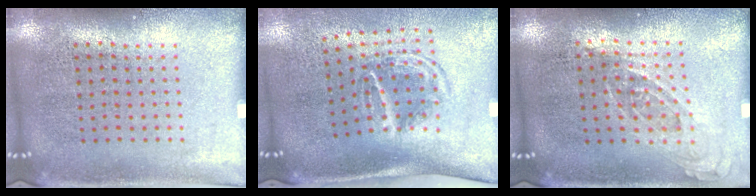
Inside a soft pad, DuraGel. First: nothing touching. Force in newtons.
{"total": 1.8, "press": 1.2, "slide": 1.4}
{"total": 0.8, "press": 0.7, "slide": 0.3}